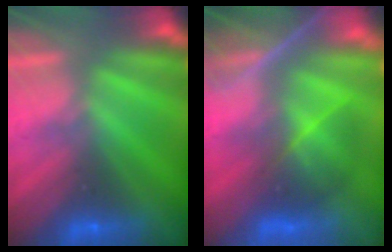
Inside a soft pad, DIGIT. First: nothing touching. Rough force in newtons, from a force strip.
{"total": 7.1}